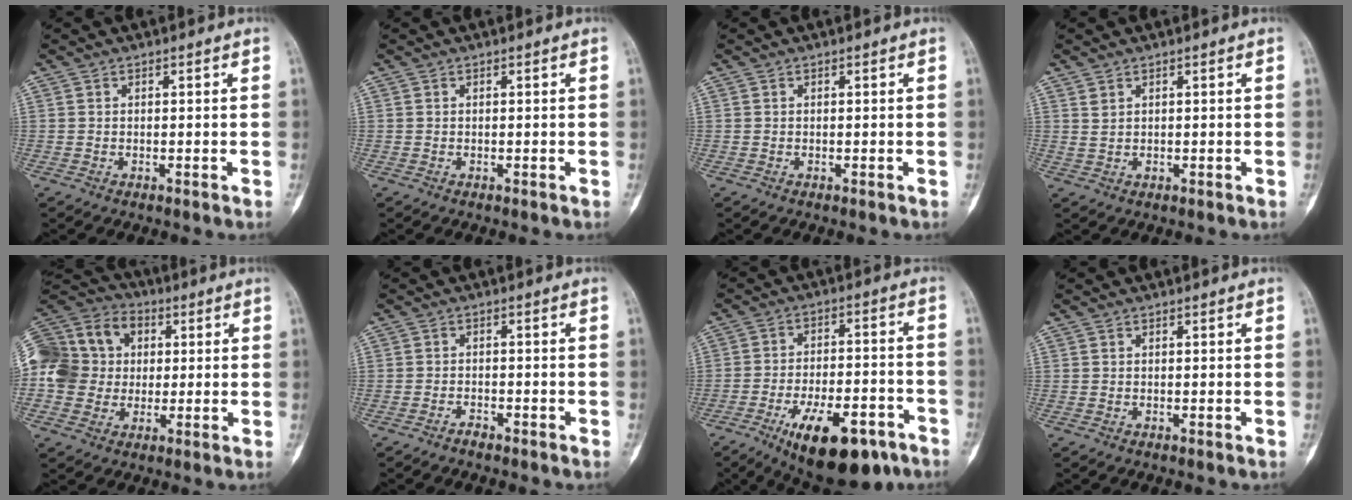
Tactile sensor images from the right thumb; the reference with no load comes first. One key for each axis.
{"total": 0.0}
{"total": 0.0}
{"total": 1.4, "fx": 0.8, "fy": 0.8, "fz": 0.8, "tx": -0.014, "ty": -0.002, "tz": 0.022}
{"total": 18.8, "fx": 1.8, "fy": 16.6, "fz": 8.7, "tx": -0.172, "ty": 0.041, "tz": 0.035}
{"total": 1.3, "fx": -1.2, "fy": 0.3, "fz": 0.4, "tx": -0.012, "ty": 0.007, "tz": -0.024}
{"total": 17.5, "fx": -9.9, "fy": 7.1, "fz": 12.5, "tx": -0.176, "ty": 0.049, "tz": -0.145}
{"total": 0.0}